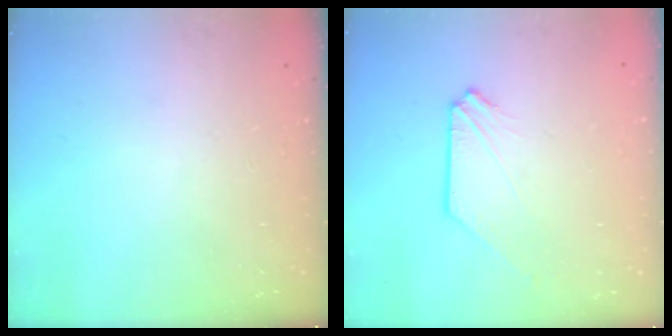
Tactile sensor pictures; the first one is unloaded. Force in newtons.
{"total": 0.9, "press": 0.9, "slide": 0.0}